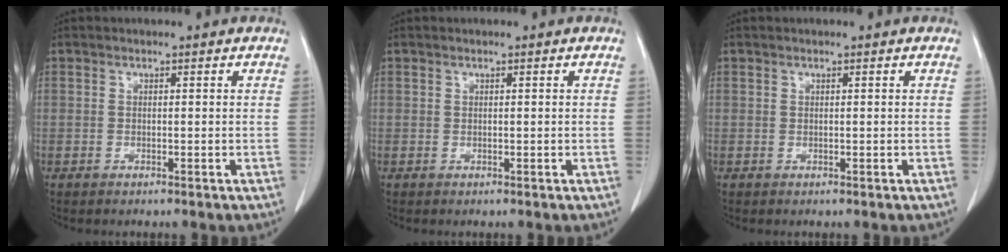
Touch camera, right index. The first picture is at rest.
{"total": 0.0}
{"total": 0.0}